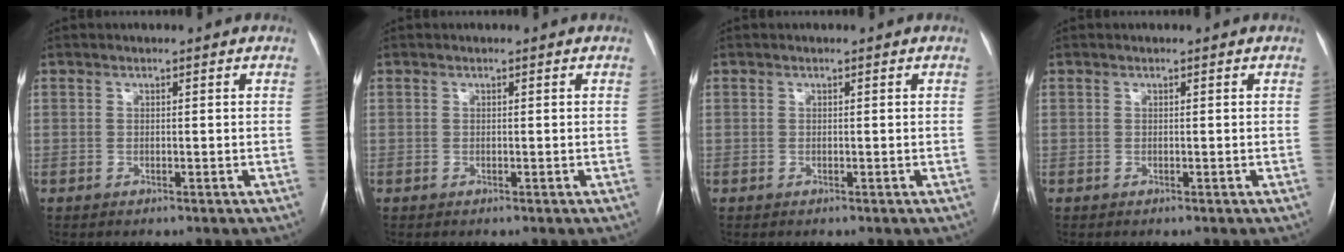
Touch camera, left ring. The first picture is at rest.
{"total": 0.0}
{"total": 0.0}
{"total": 0.0}